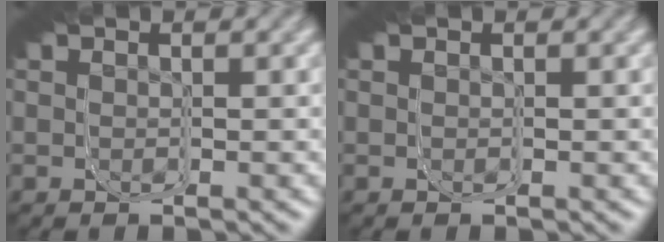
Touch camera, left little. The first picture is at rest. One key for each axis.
{"total": 0.0}